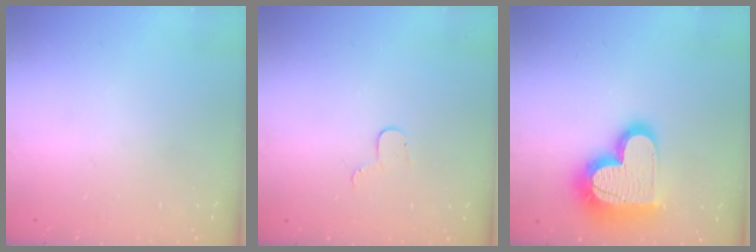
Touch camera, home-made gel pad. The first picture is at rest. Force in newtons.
{"total": 4.2, "press": 4.2, "slide": 0.4}
{"total": 21.1, "press": 21.1, "slide": 1.5}